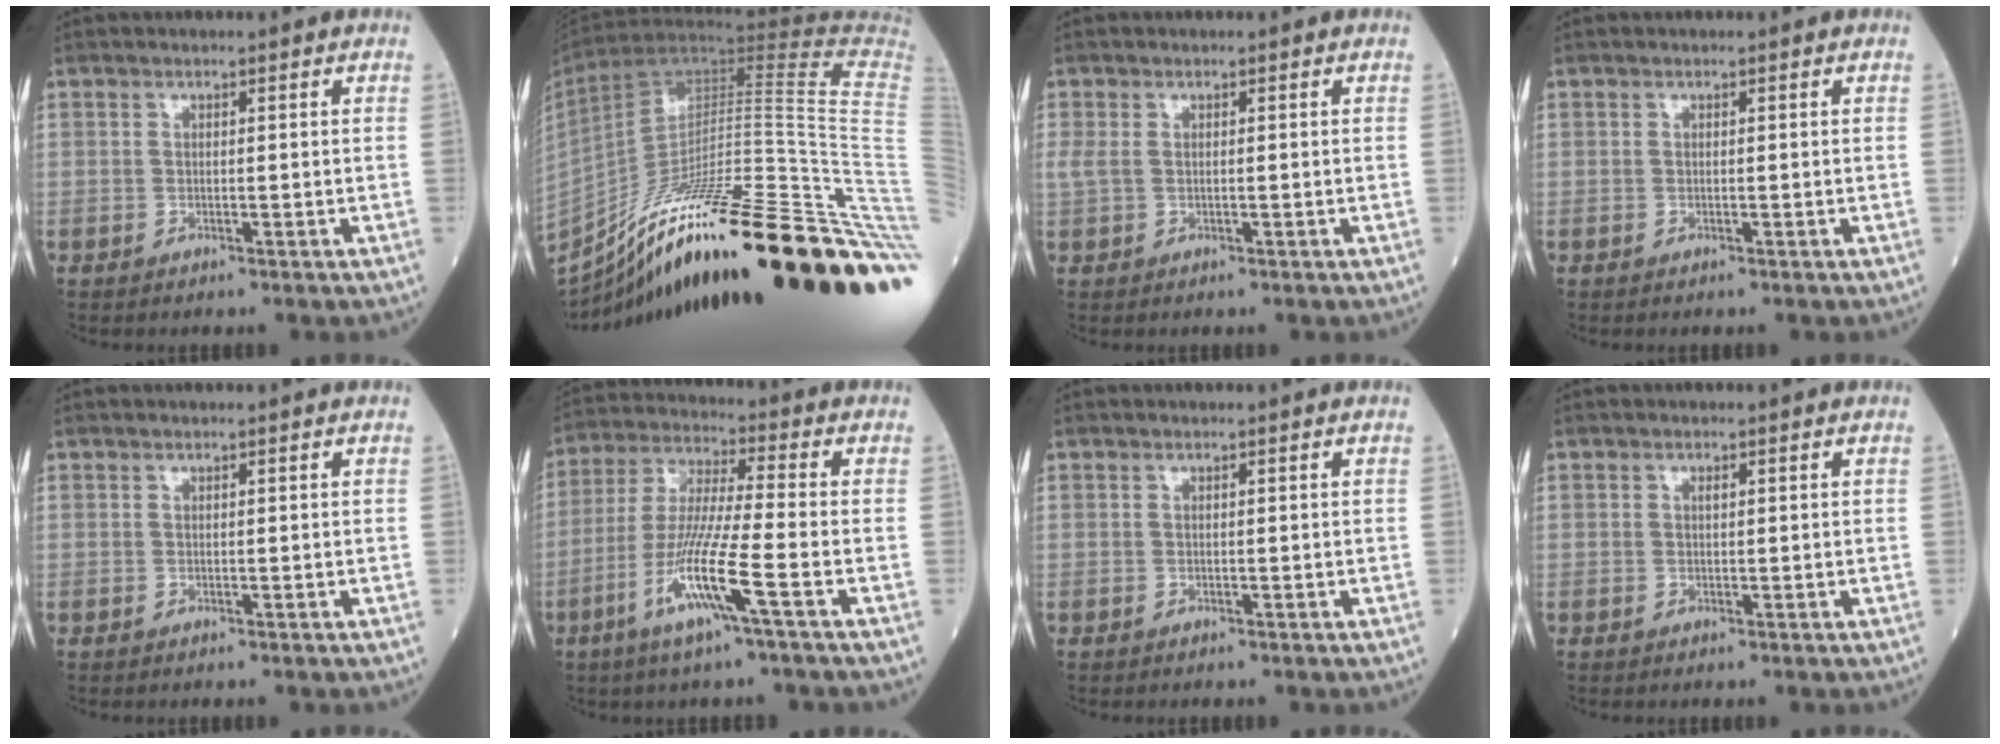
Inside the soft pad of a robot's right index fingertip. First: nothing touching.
{"total": 35.9, "force": [-20.0, -1.2, 29.8], "torque": [-0.311, -0.008, -0.318]}
{"total": 1.7, "force": [0.3, 1.0, 1.4], "torque": [-0.049, 0.006, 0.011]}
{"total": 0.0}
{"total": 0.0}
{"total": 11.6, "force": [-4.9, -0.5, 10.5], "torque": [-0.213, -0.013, -0.099]}
{"total": 0.0}
{"total": 0.7, "force": [0.3, 0.4, 0.5], "torque": [-0.010, -0.001, 0.004]}